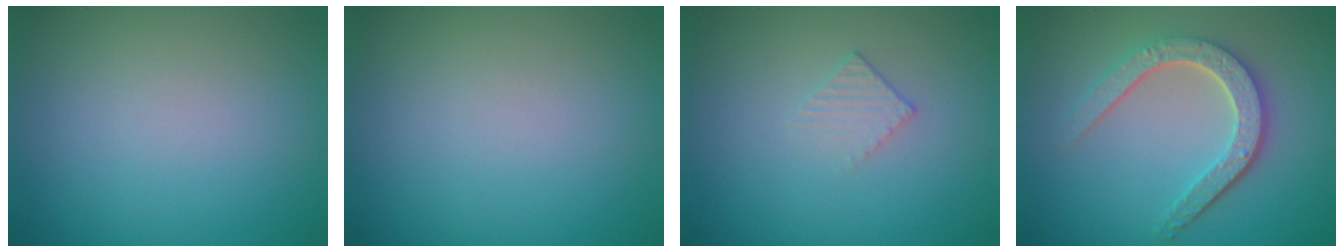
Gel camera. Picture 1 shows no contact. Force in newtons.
{"total": 0.0}
{"total": 1.4, "press": 1.4, "slide": 0.2}
{"total": 4.7, "press": 3.6, "slide": 2.9}